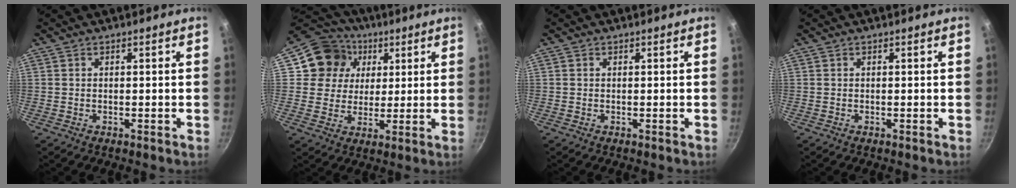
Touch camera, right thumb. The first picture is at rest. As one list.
[{"total": 11.8, "force": [3.6, 10.7, 3.3], "torque": [-0.024, 0.010, 0.052]}, {"total": 0.0}, {"total": 0.0}]